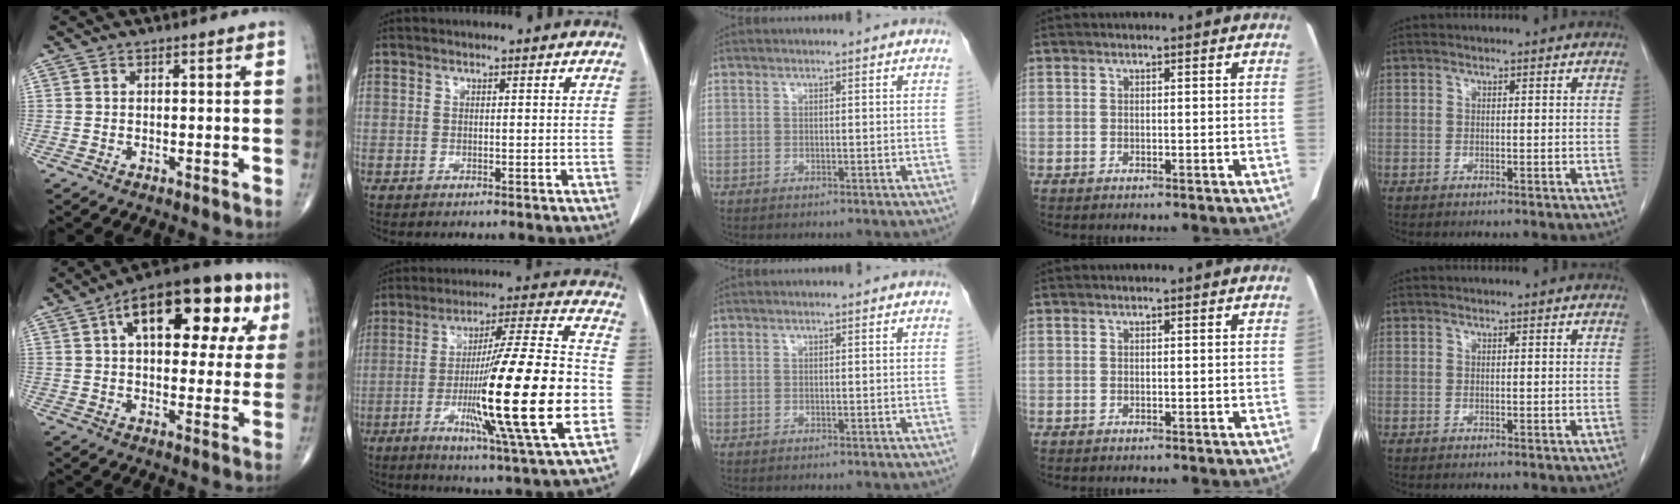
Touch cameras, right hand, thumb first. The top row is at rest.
{"thumb": {"total": 22.2, "force": [8.2, 11.0, 17.5], "torque": [-0.218, 0.022, 0.115]}, "index": {"total": 22.6, "force": [-5.1, -0.2, 22.0], "torque": [-0.357, -0.017, -0.090]}}